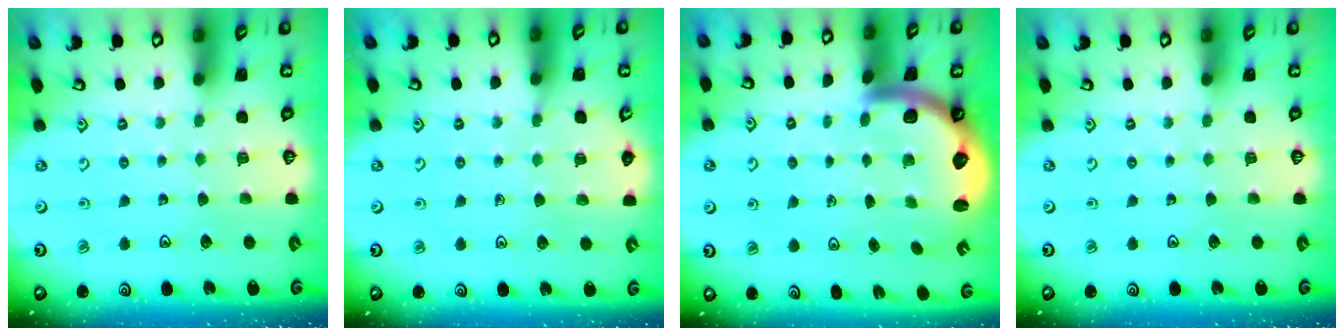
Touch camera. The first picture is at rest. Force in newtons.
{"total": 5.6, "press": 5.3, "slide": 1.9}
{"total": 3.2, "press": 3.1, "slide": 0.5}
{"total": 0.0}